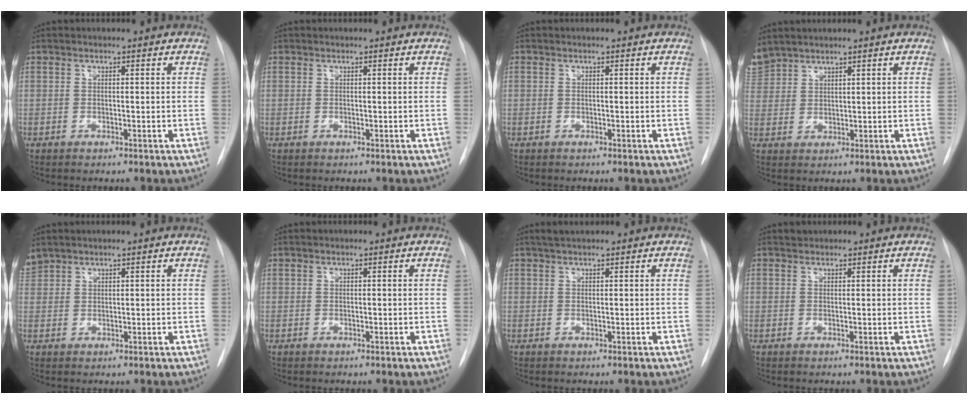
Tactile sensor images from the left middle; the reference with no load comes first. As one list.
[{"total": 0.0}, {"total": 0.0}, {"total": 5.0, "force": [4.7, 1.7, 0.6], "torque": [-0.025, 0.015, 0.105]}, {"total": 2.5, "force": [2.3, 0.8, 0.1], "torque": [-0.011, 0.017, 0.052]}, {"total": 0.0}, {"total": 1.9, "force": [1.7, 0.2, 1.0], "torque": [-0.018, 0.013, 0.029]}, {"total": 0.9, "force": [0.8, 0.4, 0.0], "torque": [-0.003, 0.006, 0.013]}]